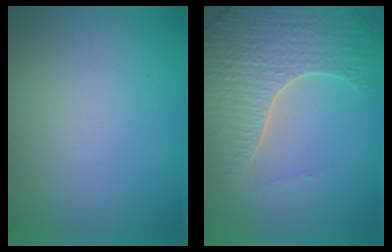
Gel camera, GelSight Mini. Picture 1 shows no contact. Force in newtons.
{"total": 6.1, "press": 4.9, "slide": 3.7}